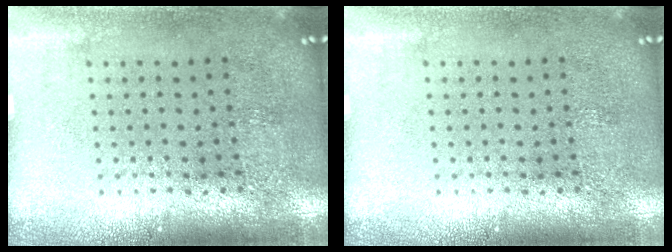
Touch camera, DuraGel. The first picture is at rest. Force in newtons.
{"total": 0.0}